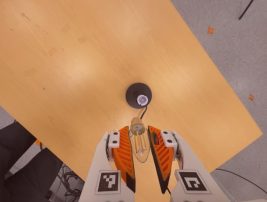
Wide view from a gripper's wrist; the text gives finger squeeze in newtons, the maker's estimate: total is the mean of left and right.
{"total": 13.0, "left": 14.2, "right": 11.7}